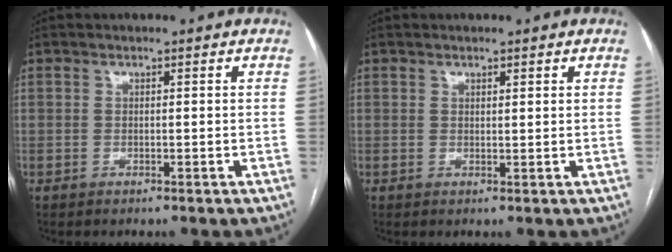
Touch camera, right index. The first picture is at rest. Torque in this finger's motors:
{"motor_torque": [-0.30, -0.14, -0.03, -0.01]}